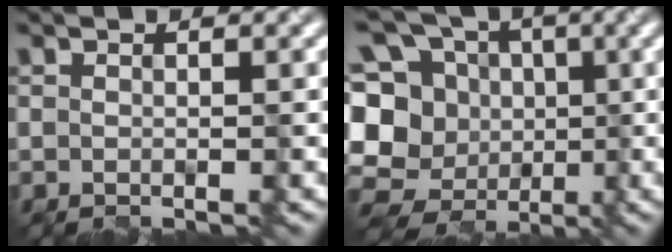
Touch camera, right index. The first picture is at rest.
{"total": 15.3, "force": [-2.3, 13.9, 6.1], "torque": [-0.163, 0.019, -0.040]}